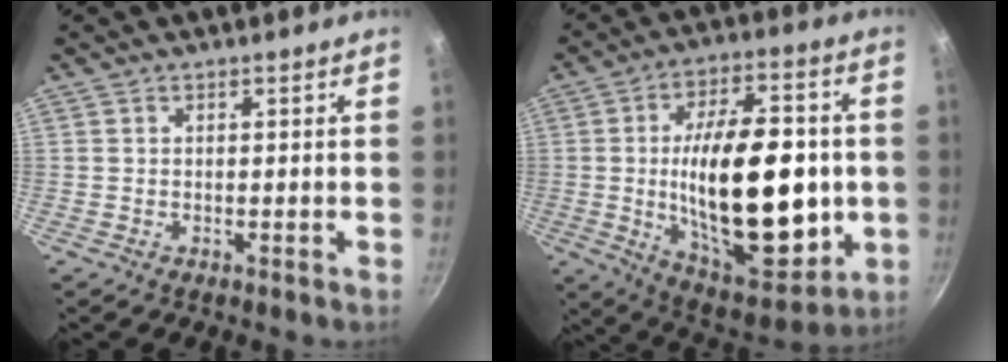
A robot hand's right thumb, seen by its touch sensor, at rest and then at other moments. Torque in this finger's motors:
{"motor_torque": [1.05, 3.96, 2.74, -0.03, 0.25]}